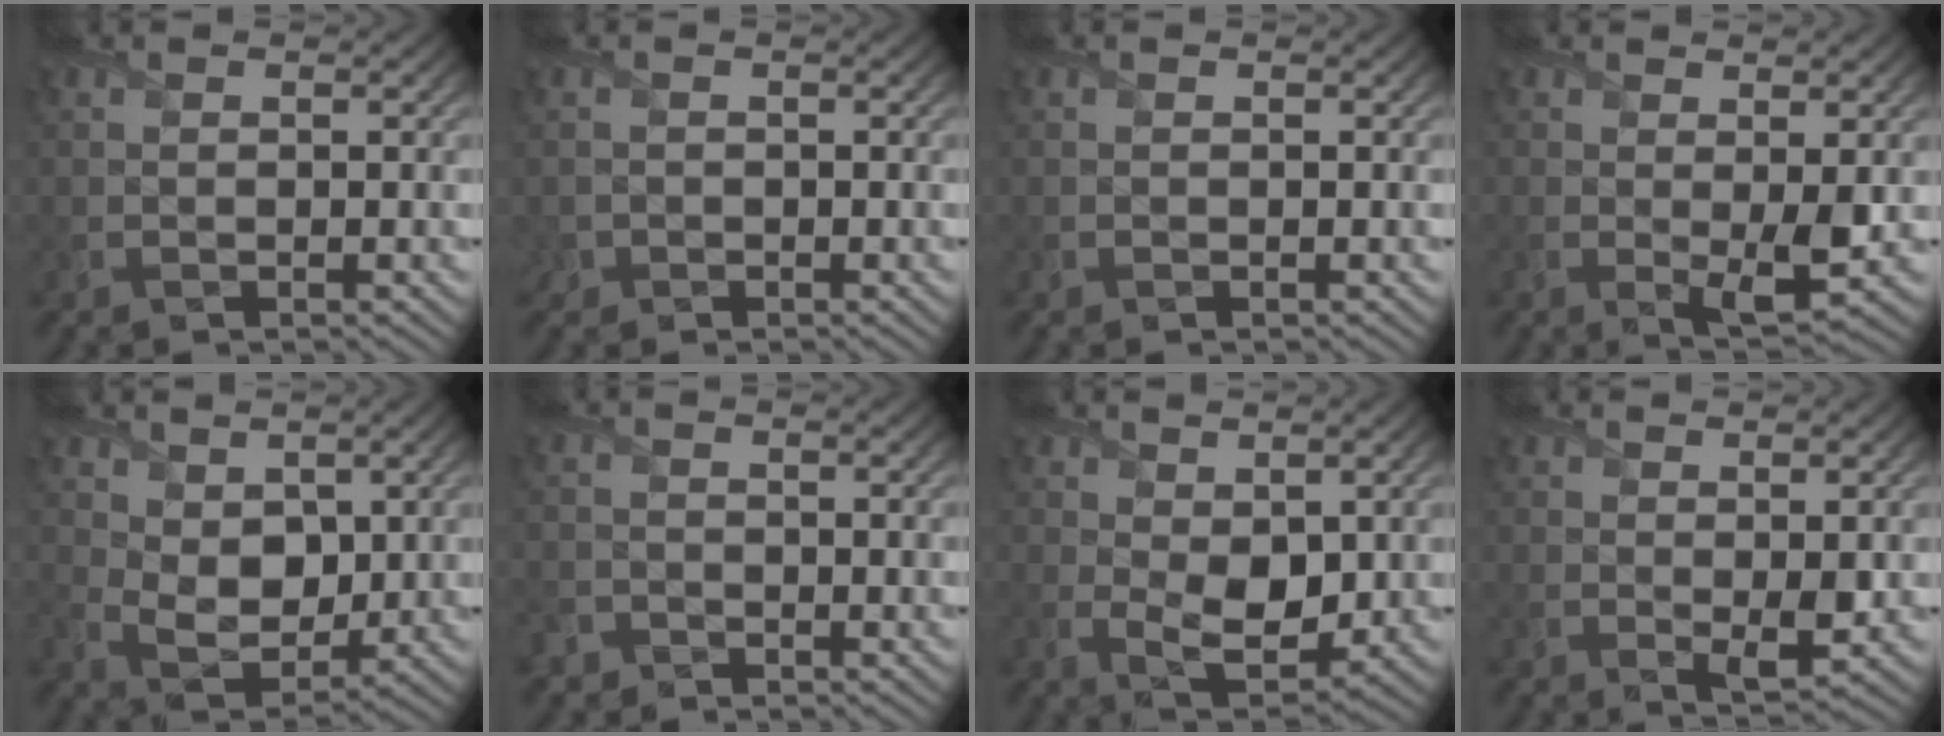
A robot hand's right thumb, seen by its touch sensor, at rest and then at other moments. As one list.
[{"total": 1.3, "force": [-0.7, 1.1, 0.2], "torque": [-0.005, -0.007, -0.017]}, {"total": 0.0}, {"total": 3.0, "force": [0.4, 0.7, 2.9], "torque": [-0.058, -0.012, 0.009]}, {"total": 6.4, "force": [1.8, 4.6, 4.1], "torque": [-0.104, -0.017, 0.036]}, {"total": 2.0, "force": [-1.5, 1.2, 0.3], "torque": [-0.007, -0.004, -0.037]}, {"total": 5.9, "force": [0.7, 3.8, 4.4], "torque": [-0.096, -0.019, 0.021]}, {"total": 2.3, "force": [0.4, 0.9, 2.1], "torque": [-0.037, -0.011, 0.012]}]